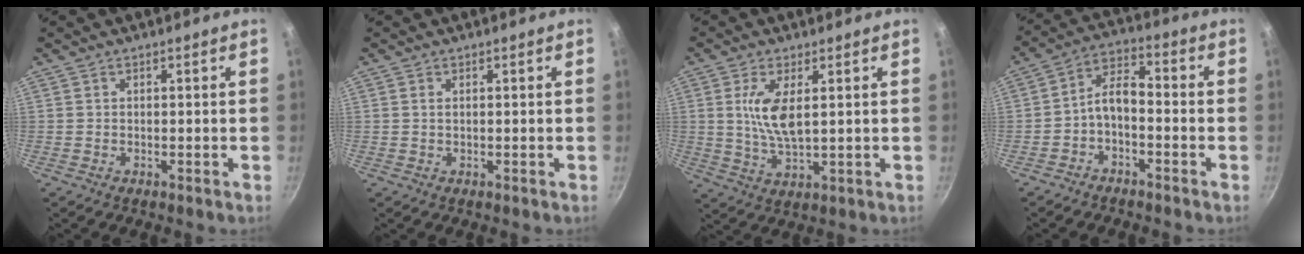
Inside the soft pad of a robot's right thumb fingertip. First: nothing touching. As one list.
[{"total": 0.8, "force": [0.2, 0.4, 0.7], "torque": [-0.013, 0.001, 0.004]}, {"total": 8.0, "force": [1.7, 3.2, 7.2], "torque": [-0.140, -0.010, 0.038]}, {"total": 6.2, "force": [-2.7, 3.2, 4.6], "torque": [-0.085, 0.049, -0.055]}]